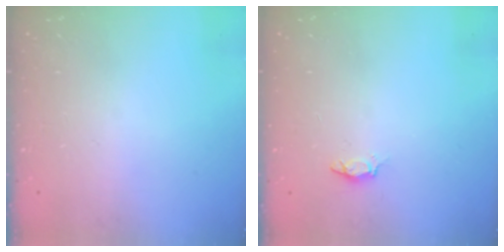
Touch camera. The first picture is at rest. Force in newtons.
{"total": 3.1, "press": 3.1, "slide": 0.4}